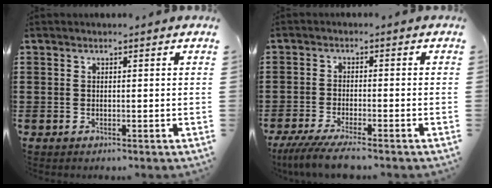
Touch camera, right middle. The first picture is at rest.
{"total": 4.6, "force": [-4.0, -0.1, 2.4], "torque": [-0.059, -0.023, -0.078]}